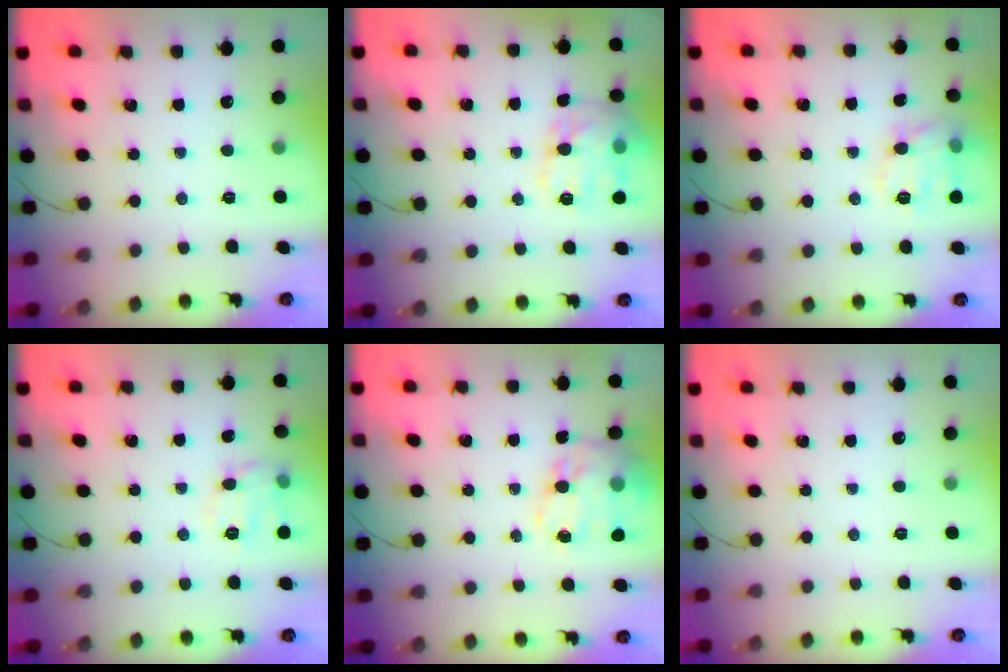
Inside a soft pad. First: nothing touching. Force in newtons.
{"total": 15.8, "press": 15.7, "slide": 1.4}
{"total": 11.8, "press": 11.8, "slide": 0.6}
{"total": 10.0, "press": 9.9, "slide": 1.2}
{"total": 16.8, "press": 16.4, "slide": 3.8}
{"total": 0.0}